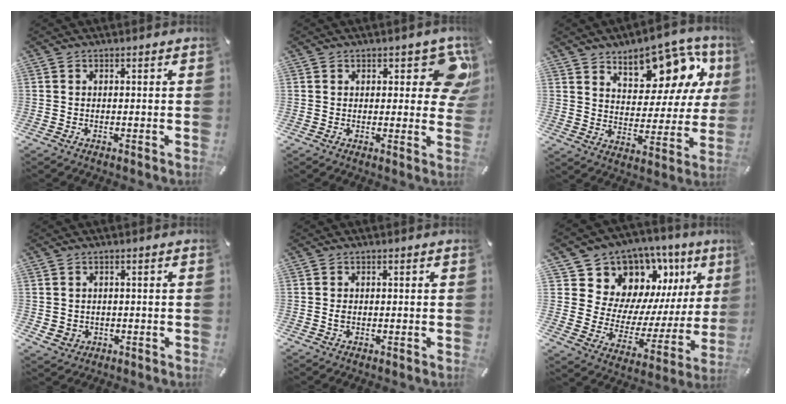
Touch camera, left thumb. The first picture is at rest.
{"total": 10.8, "force": [5.2, 5.1, 7.9], "torque": [-0.074, -0.029, 0.087]}
{"total": 14.9, "force": [11.0, 7.9, 6.3], "torque": [-0.087, -0.087, 0.192]}
{"total": 2.5, "force": [-0.1, 2.4, 0.4], "torque": [-0.008, 0.003, -0.001]}
{"total": 1.0, "force": [-0.1, 0.7, 0.6], "torque": [-0.014, 0.001, -0.003]}
{"total": 12.5, "force": [9.1, 8.4, 1.9], "torque": [-0.023, -0.110, 0.168]}